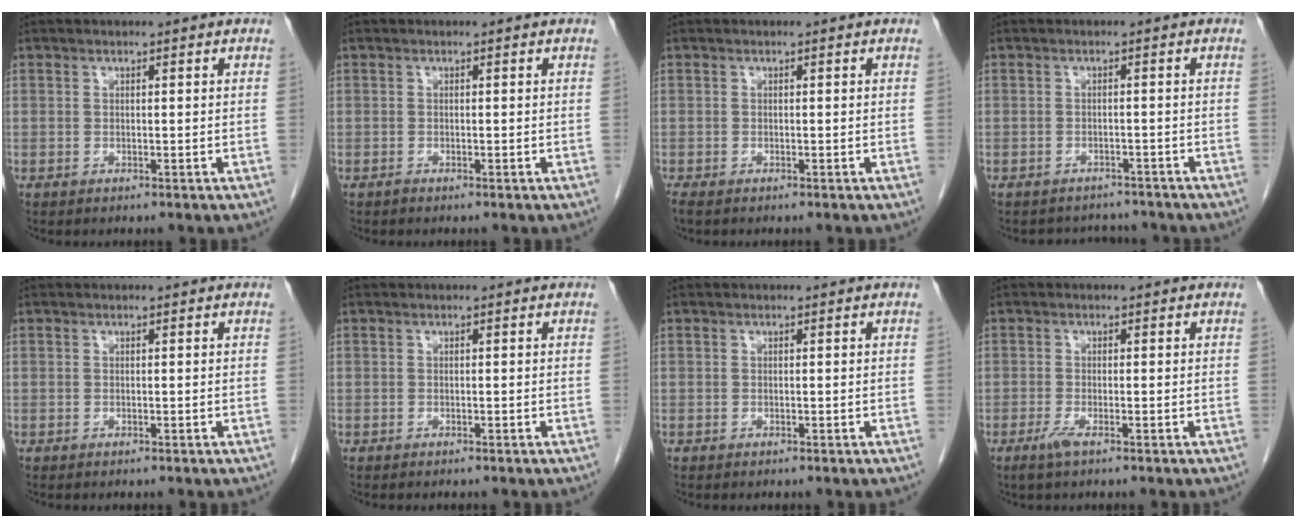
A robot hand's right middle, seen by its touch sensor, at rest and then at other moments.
{"total": 0.0}
{"total": 1.4, "force": [-1.1, 0.5, 0.7], "torque": [-0.015, -0.005, -0.017]}
{"total": 4.7, "force": [-4.4, 1.7, -0.1], "torque": [-0.001, 0.009, -0.055]}
{"total": 0.0}
{"total": 0.6, "force": [-0.6, 0.1, 0.2], "torque": [-0.010, -0.003, -0.009]}
{"total": 0.0}
{"total": 1.8, "force": [-1.1, 0.1, 1.4], "torque": [-0.033, -0.005, -0.025]}